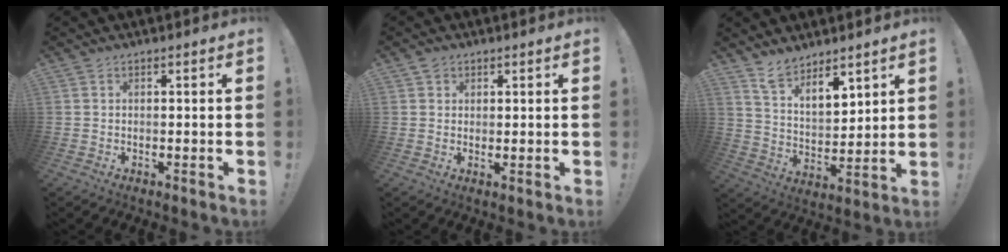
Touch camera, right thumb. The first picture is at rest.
{"total": 1.4, "force": [1.0, 0.9, 0.2], "torque": [0.009, -0.006, 0.017]}
{"total": 10.0, "force": [8.8, 3.9, 2.8], "torque": [-0.049, -0.071, 0.168]}